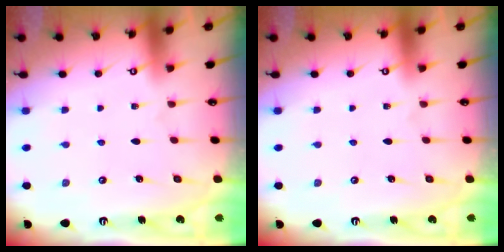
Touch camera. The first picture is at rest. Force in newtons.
{"total": 0.0}